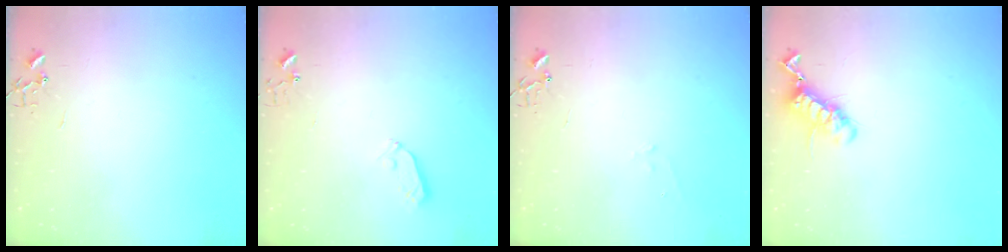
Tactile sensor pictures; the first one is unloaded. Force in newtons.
{"total": 3.7, "press": 3.7, "slide": 0.5}
{"total": 5.6, "press": 5.6, "slide": 0.7}
{"total": 11.7, "press": 11.7, "slide": 0.9}